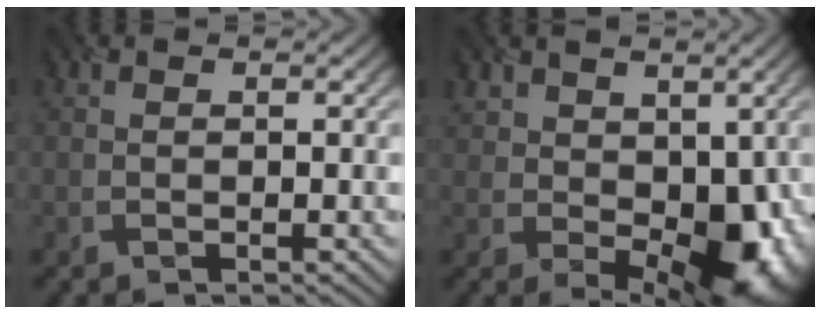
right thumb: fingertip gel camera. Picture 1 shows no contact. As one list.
[{"total": 9.1, "force": [0.2, 6.2, 6.6], "torque": [-0.104, -0.025, 0.022]}]